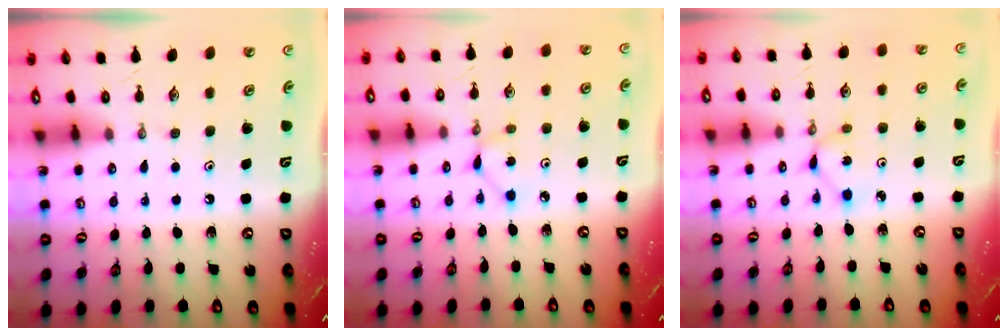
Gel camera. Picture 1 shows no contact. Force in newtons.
{"total": 1.6, "press": 1.5, "slide": 0.1}
{"total": 1.9, "press": 1.9, "slide": 0.2}